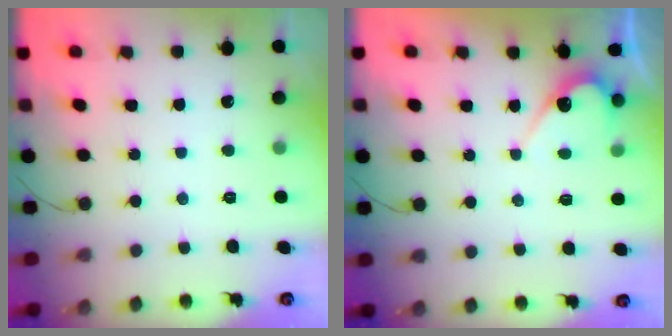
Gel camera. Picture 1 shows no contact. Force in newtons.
{"total": 6.7, "press": 6.7, "slide": 0.3}